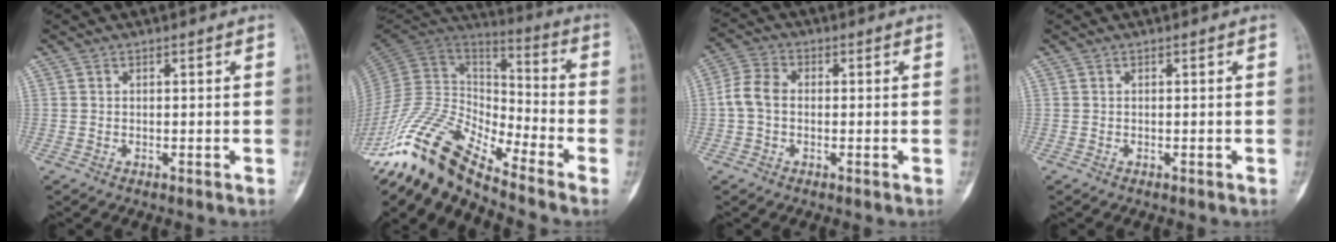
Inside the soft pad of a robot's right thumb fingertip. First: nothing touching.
{"total": 17.4, "force": [-14.0, 3.8, 9.6], "torque": [-0.186, 0.084, -0.273]}
{"total": 5.3, "force": [-0.4, 3.7, 3.7], "torque": [-0.074, 0.015, -0.017]}
{"total": 0.0}